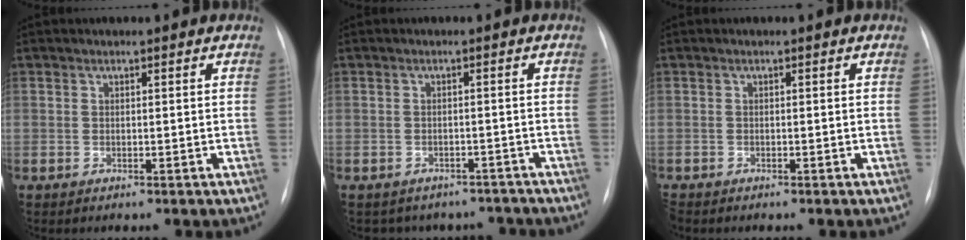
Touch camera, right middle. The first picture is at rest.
{"total": 8.5, "force": [-7.5, 4.2, 0.2], "torque": [0.009, 0.026, -0.078]}
{"total": 1.0, "force": [-0.9, 0.4, 0.3], "torque": [-0.005, -0.001, -0.014]}